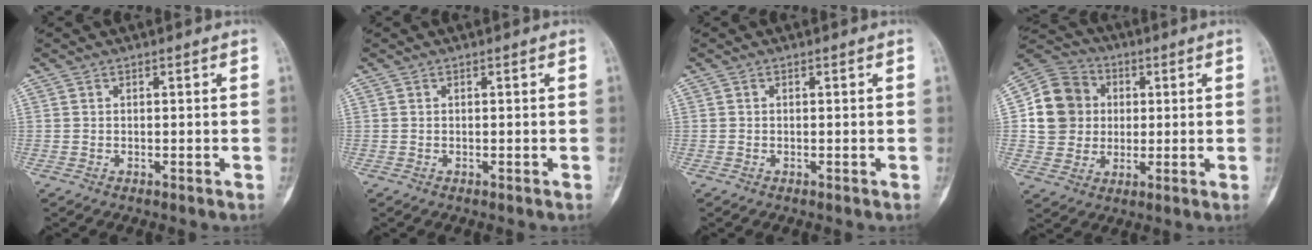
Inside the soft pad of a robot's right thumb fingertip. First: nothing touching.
{"total": 0.0}
{"total": 0.0}
{"total": 13.1, "force": [1.4, 12.0, 5.1], "torque": [-0.078, 0.013, 0.022]}